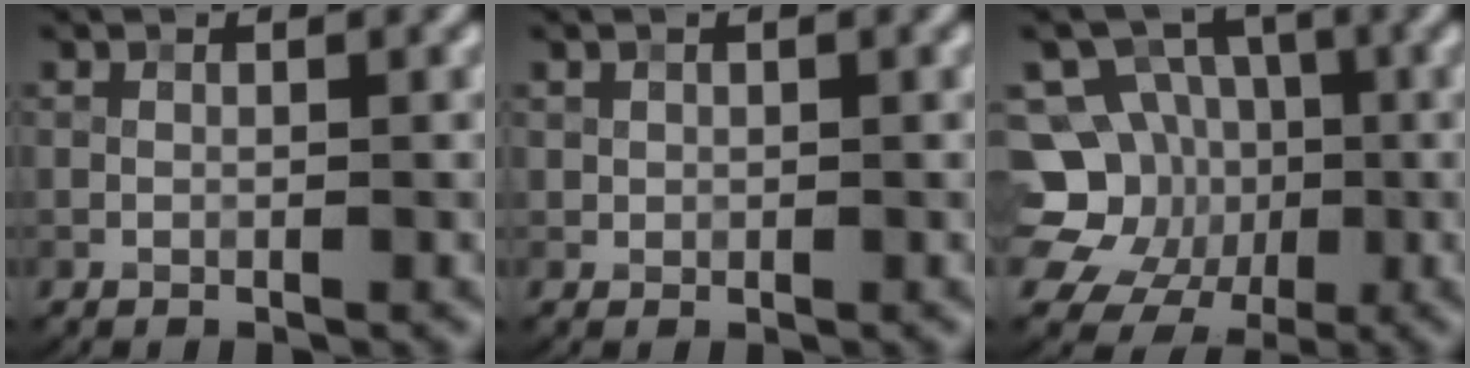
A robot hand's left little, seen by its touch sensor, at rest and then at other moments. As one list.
[{"total": 0.7, "force": [0.3, 0.6, 0.2], "torque": [-0.005, -0.003, 0.009]}, {"total": 10.7, "force": [-1.5, 9.8, 3.8], "torque": [-0.073, 0.008, -0.052]}]